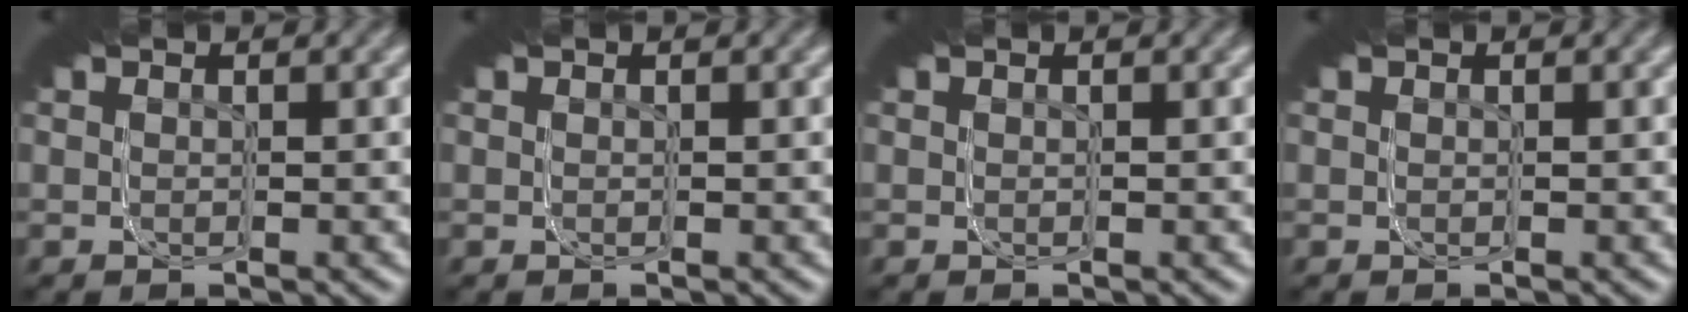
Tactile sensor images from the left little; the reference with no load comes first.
{"total": 0.0}
{"total": 0.0}
{"total": 0.0}